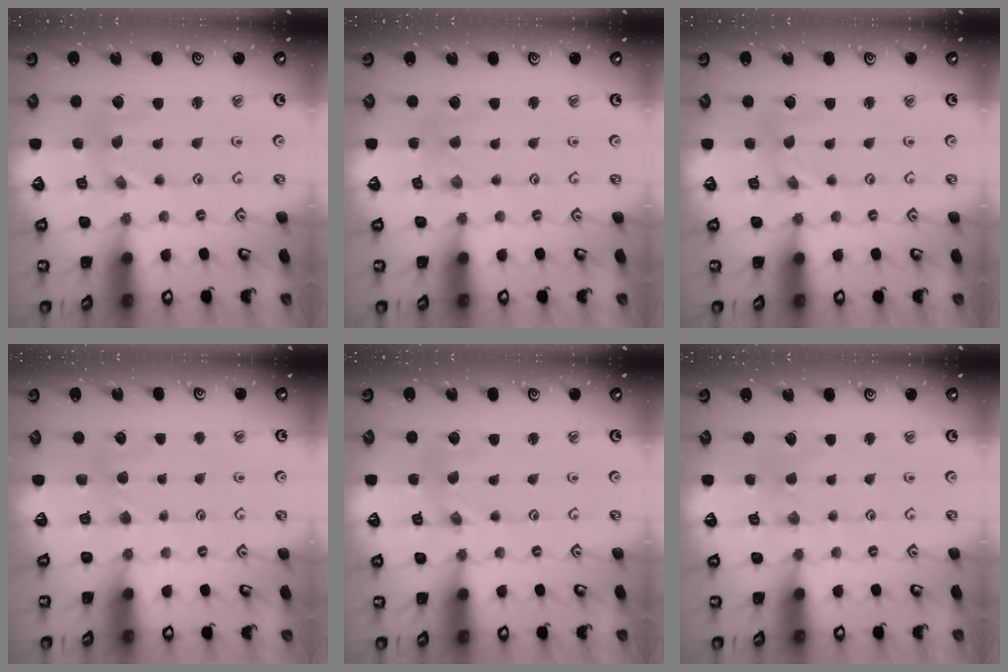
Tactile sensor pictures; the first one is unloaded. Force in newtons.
{"total": 2.4, "press": 2.4, "slide": 0.5}
{"total": 0.0}
{"total": 2.9, "press": 2.9, "slide": 0.5}
{"total": 0.7, "press": 0.6, "slide": 0.1}
{"total": 0.9, "press": 0.8, "slide": 0.2}